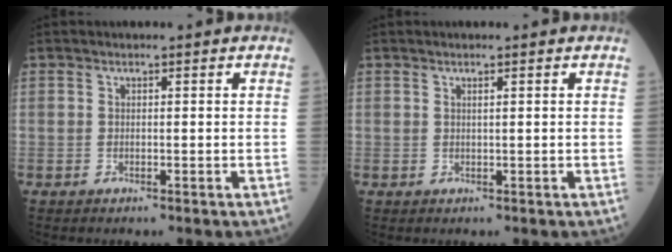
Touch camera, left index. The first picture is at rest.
{"total": 0.6, "force": [0.4, 0.0, 0.5], "torque": [-0.013, 0.000, 0.009]}